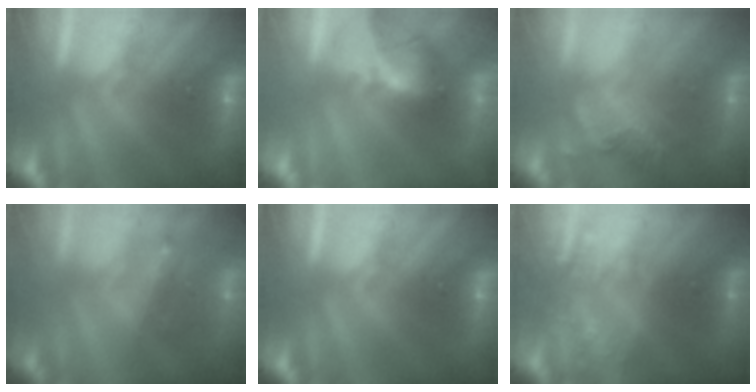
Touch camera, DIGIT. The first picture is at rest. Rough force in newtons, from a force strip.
{"total": 2.6}
{"total": 2.3}
{"total": 2.7}
{"total": 0.0}
{"total": 2.1}